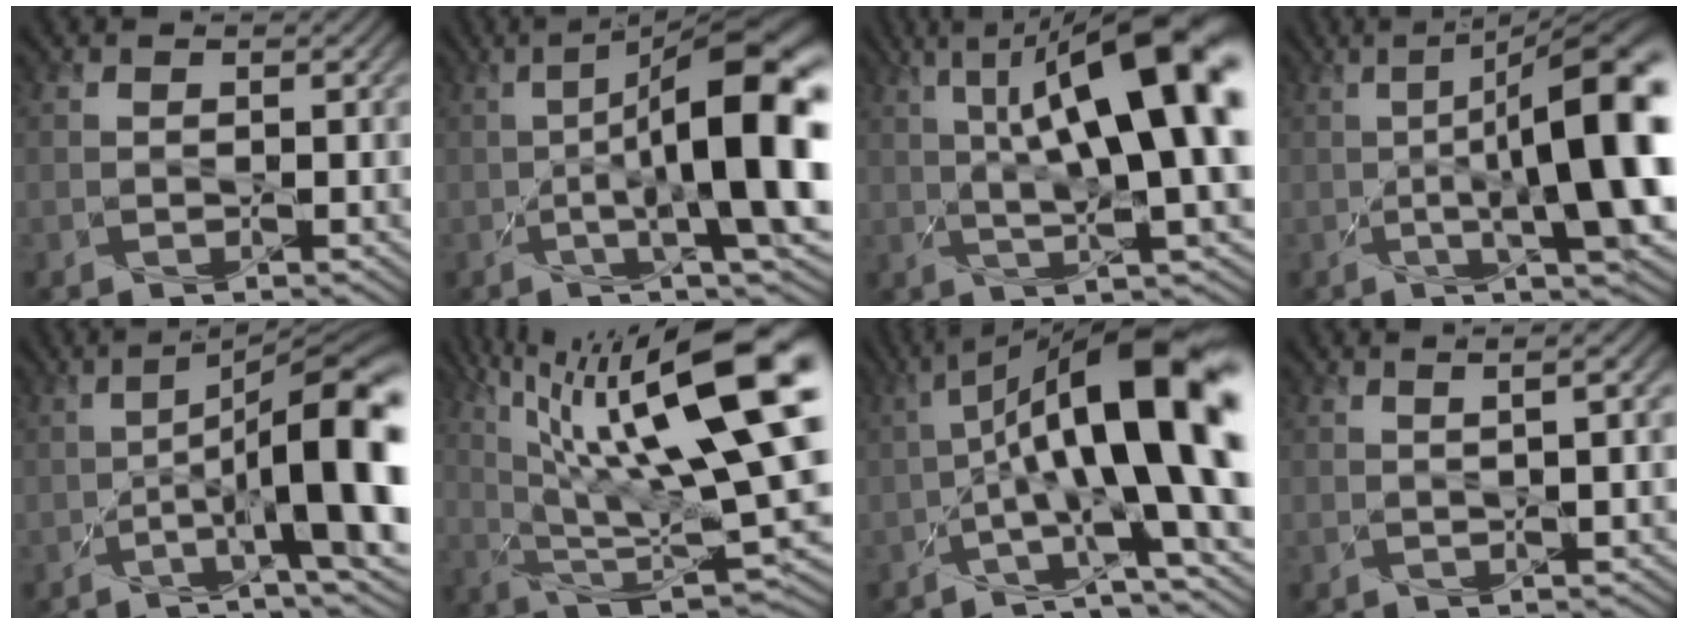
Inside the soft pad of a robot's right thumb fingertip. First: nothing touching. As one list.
[{"total": 15.2, "force": [-0.1, 4.0, 14.7], "torque": [-0.205, 0.006, -0.005]}, {"total": 15.5, "force": [4.0, 4.7, 14.2], "torque": [-0.214, 0.029, 0.056]}, {"total": 14.9, "force": [0.0, 3.9, 14.4], "torque": [-0.193, 0.007, -0.003]}, {"total": 14.3, "force": [-1.5, 3.8, 13.7], "torque": [-0.194, 0.004, -0.030]}, {"total": 21.3, "force": [8.1, 6.0, 18.8], "torque": [-0.305, 0.041, 0.135]}, {"total": 15.7, "force": [0.6, 4.0, 15.2], "torque": [-0.231, 0.028, -0.003]}, {"total": 3.4, "force": [1.1, 0.5, 3.2], "torque": [-0.040, 0.006, 0.011]}]